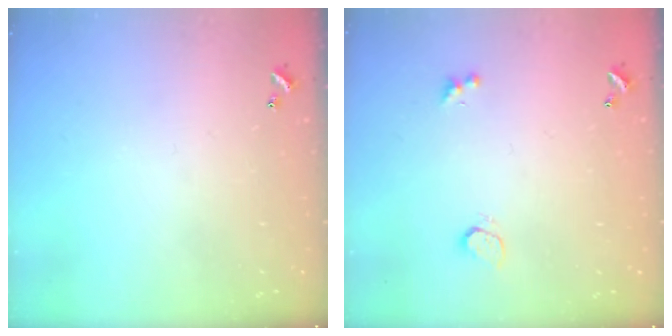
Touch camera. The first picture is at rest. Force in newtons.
{"total": 2.2, "press": 1.9, "slide": 1.1}